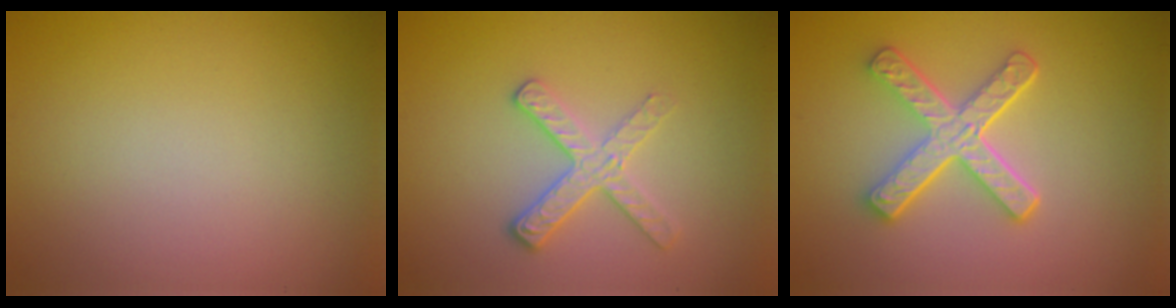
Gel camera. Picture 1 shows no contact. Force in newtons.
{"total": 2.8, "press": 2.6, "slide": 1.0}
{"total": 5.0, "press": 3.8, "slide": 3.2}